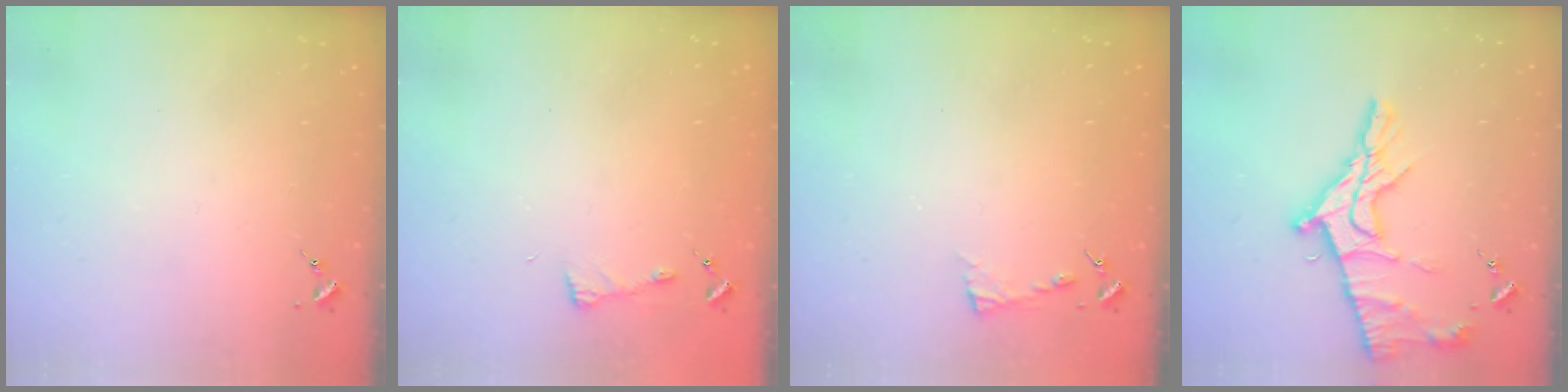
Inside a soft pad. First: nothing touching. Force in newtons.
{"total": 3.2, "press": 3.1, "slide": 0.4}
{"total": 2.8, "press": 2.8, "slide": 0.3}
{"total": 17.0, "press": 16.9, "slide": 1.6}